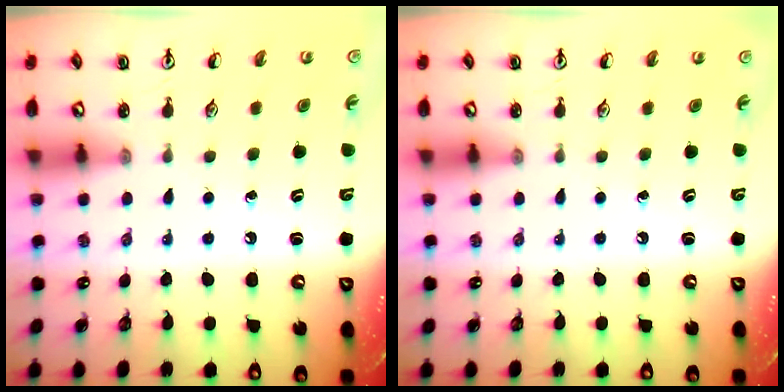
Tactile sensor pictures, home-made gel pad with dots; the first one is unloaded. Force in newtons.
{"total": 0.0}